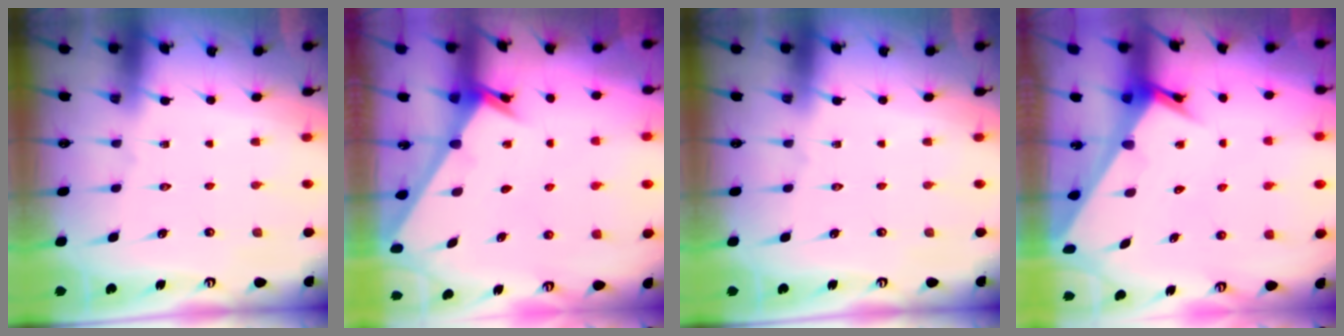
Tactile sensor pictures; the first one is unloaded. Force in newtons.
{"total": 2.4, "press": 2.4, "slide": 0.2}
{"total": 0.0}
{"total": 3.6, "press": 3.6, "slide": 0.2}